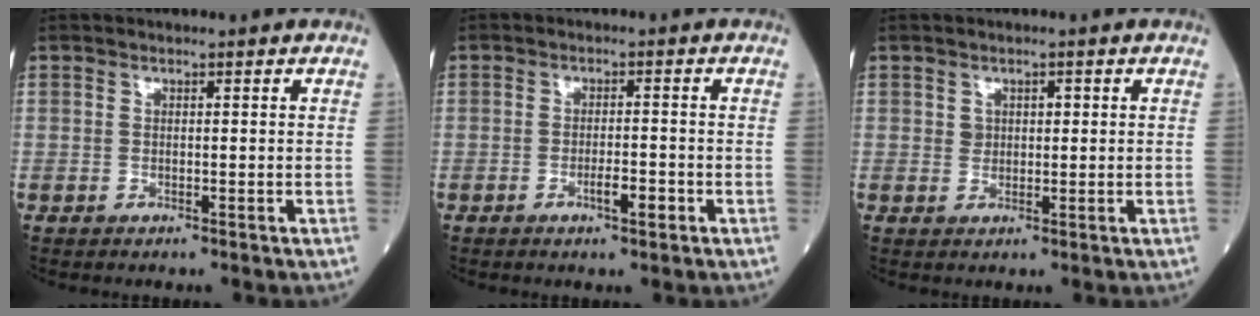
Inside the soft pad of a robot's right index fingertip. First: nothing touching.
{"total": 3.2, "force": [-1.6, 0.3, 2.8], "torque": [-0.046, 0.002, -0.025]}
{"total": 1.7, "force": [0.5, 1.4, 0.9], "torque": [-0.011, 0.005, 0.009]}